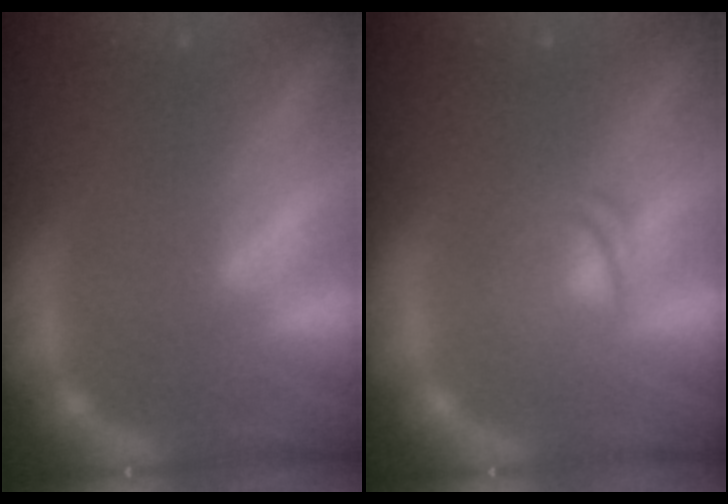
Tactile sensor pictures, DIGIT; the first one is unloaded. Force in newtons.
{"total": 3.0}